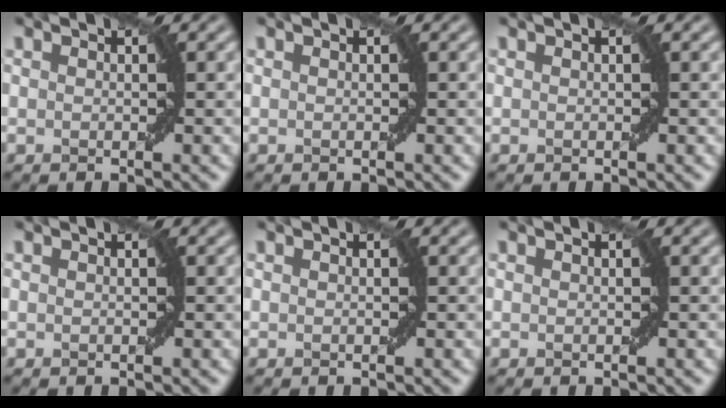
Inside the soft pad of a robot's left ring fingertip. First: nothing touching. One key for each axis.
{"total": 0.0}
{"total": 0.0}
{"total": 0.0}
{"total": 0.0}
{"total": 0.0}